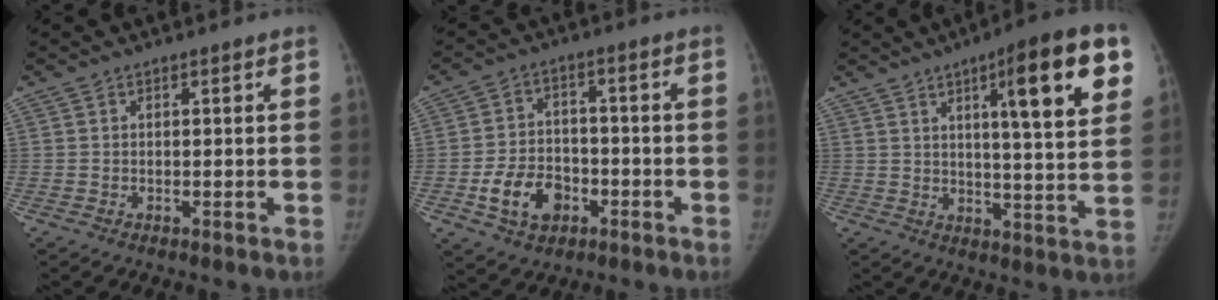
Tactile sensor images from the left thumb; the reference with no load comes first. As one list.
[{"total": 9.7, "force": [-4.0, 7.1, 5.3], "torque": [-0.072, 0.025, -0.065]}, {"total": 17.4, "force": [7.4, 3.1, 15.4], "torque": [-0.194, -0.021, 0.101]}]